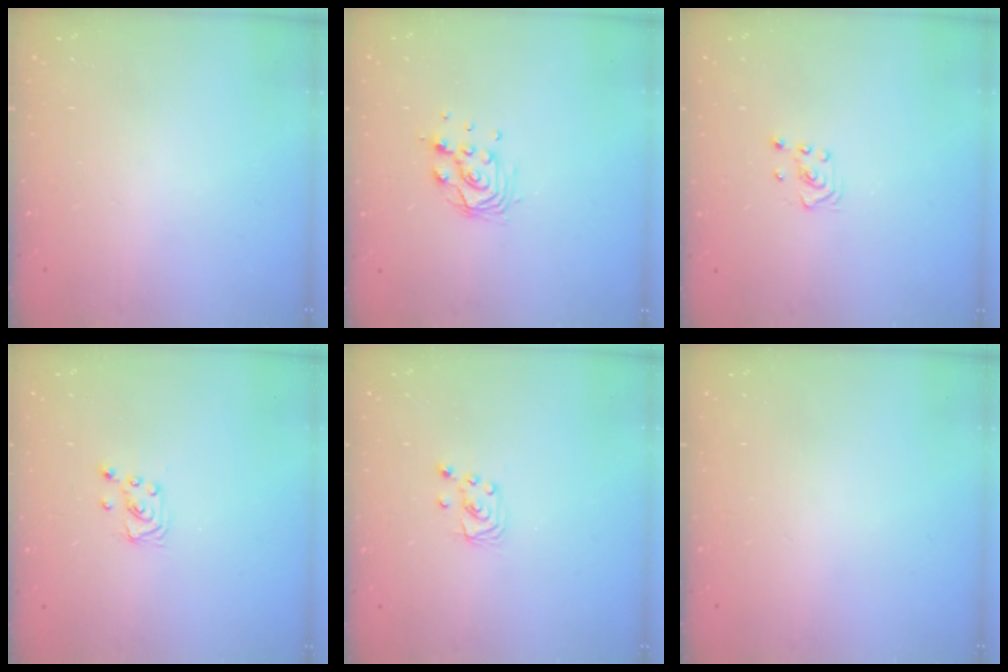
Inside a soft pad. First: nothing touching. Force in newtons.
{"total": 9.4, "press": 9.2, "slide": 1.9}
{"total": 2.8, "press": 2.6, "slide": 1.1}
{"total": 2.0, "press": 2.0, "slide": 0.2}
{"total": 2.7, "press": 2.7, "slide": 0.2}
{"total": 0.0}